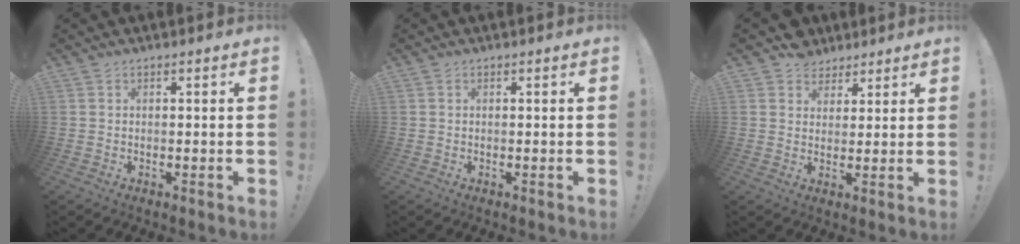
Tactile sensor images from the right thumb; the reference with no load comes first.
{"total": 0.0}
{"total": 5.6, "force": [3.5, 4.3, 0.1], "torque": [0.001, -0.025, 0.069]}